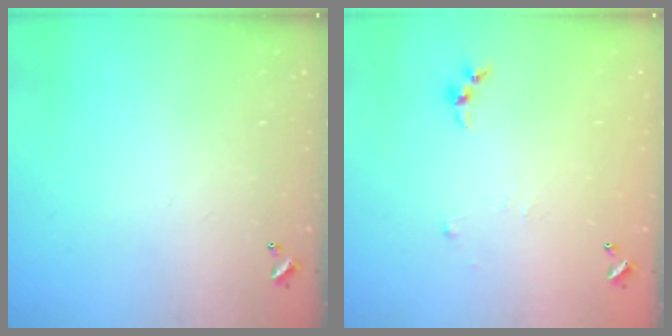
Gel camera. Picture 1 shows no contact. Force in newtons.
{"total": 3.3, "press": 3.3, "slide": 0.5}